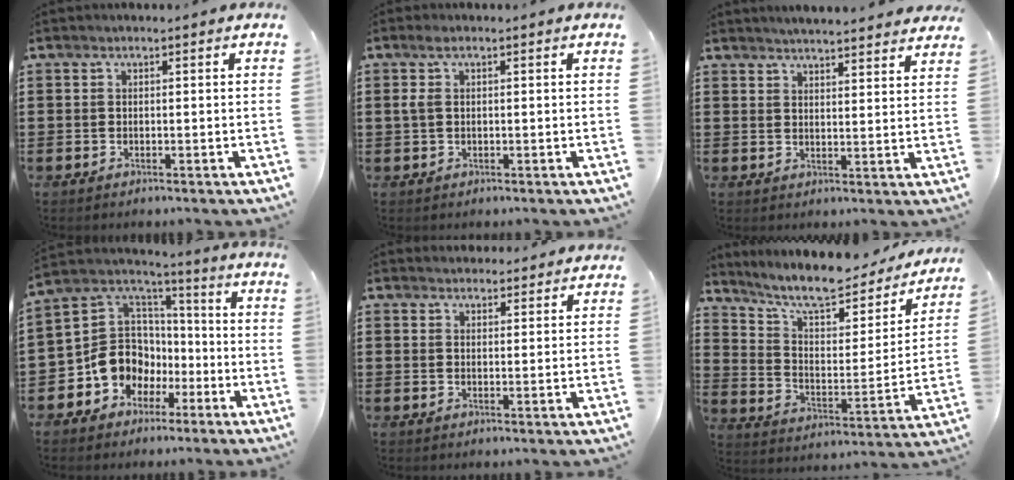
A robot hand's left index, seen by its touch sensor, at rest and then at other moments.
{"total": 2.5, "force": [0.3, 1.1, 2.2], "torque": [-0.054, 0.005, 0.001]}
{"total": 3.6, "force": [3.6, -0.2, 0.3], "torque": [-0.018, -0.018, 0.065]}
{"total": 10.6, "force": [-4.1, 9.3, 3.1], "torque": [-0.104, 0.008, -0.074]}
{"total": 2.4, "force": [2.4, 0.4, -0.2], "torque": [-0.003, -0.005, 0.048]}
{"total": 9.4, "force": [7.7, 1.9, 5.0], "torque": [-0.120, -0.051, 0.131]}